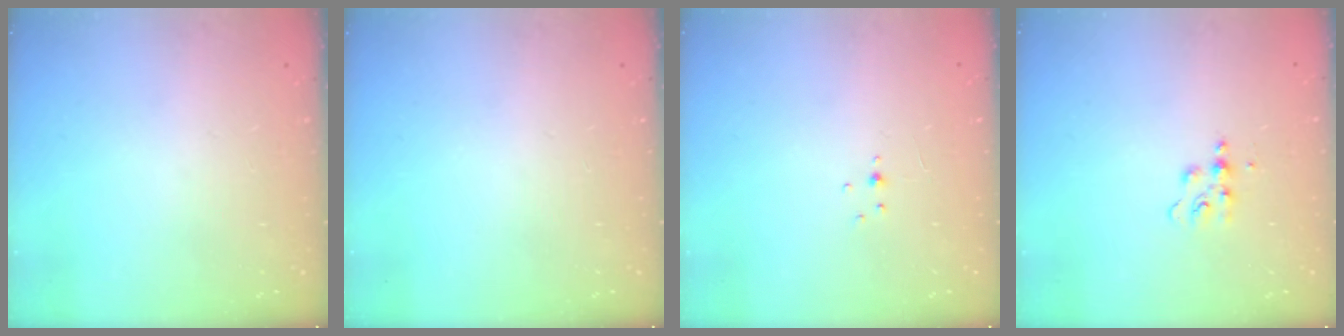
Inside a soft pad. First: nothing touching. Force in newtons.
{"total": 0.0}
{"total": 2.9, "press": 2.8, "slide": 0.9}
{"total": 6.1, "press": 6.1, "slide": 0.6}